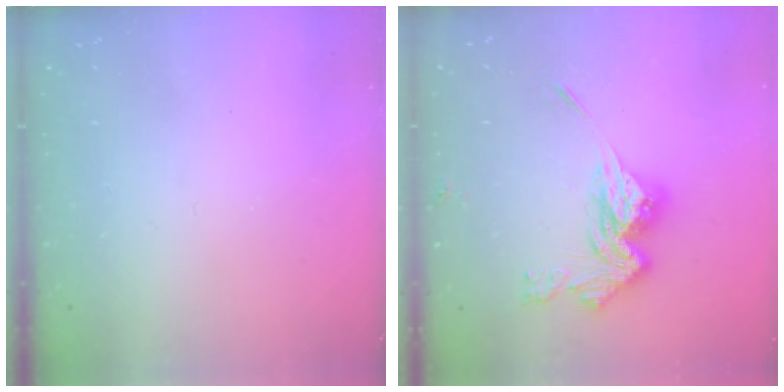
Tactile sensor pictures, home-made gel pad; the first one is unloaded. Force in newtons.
{"total": 14.5, "press": 14.5, "slide": 0.8}